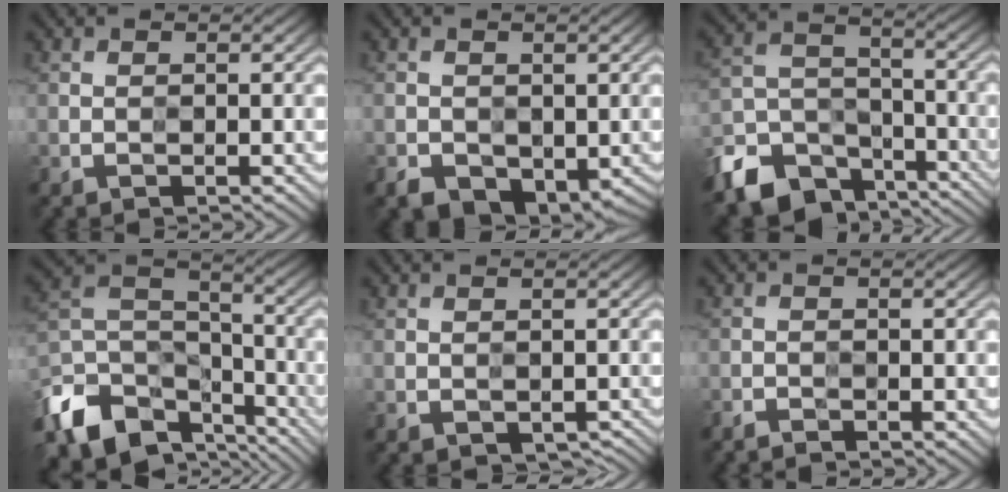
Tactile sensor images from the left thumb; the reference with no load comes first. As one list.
[{"total": 4.1, "force": [-1.6, 2.9, 2.4], "torque": [-0.041, -0.016, -0.026]}, {"total": 12.1, "force": [-8.7, 6.8, 5.0], "torque": [-0.119, -0.020, -0.158]}, {"total": 14.0, "force": [-8.8, 7.9, 7.6], "torque": [-0.196, -0.026, -0.163]}, {"total": 1.7, "force": [-0.7, 1.0, 1.1], "torque": [-0.016, -0.006, -0.006]}, {"total": 1.4, "force": [-1.4, 0.1, 0.1], "torque": [-0.001, -0.003, -0.029]}]